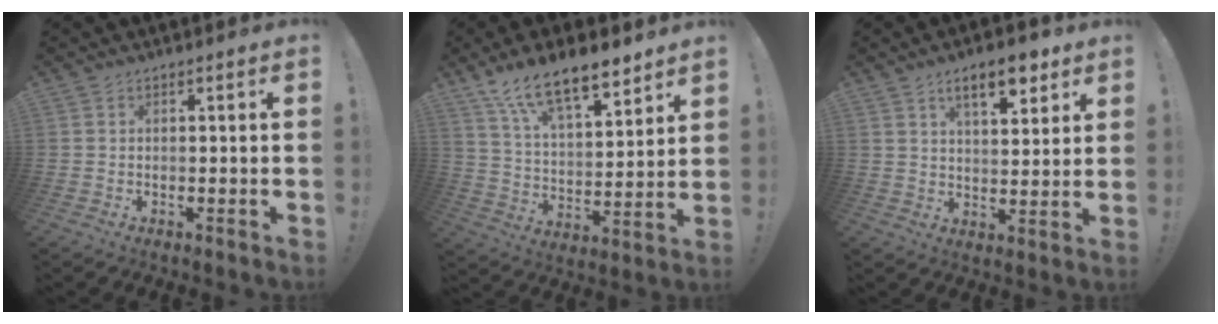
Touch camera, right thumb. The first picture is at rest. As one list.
[{"total": 14.7, "force": [11.1, 5.3, 8.1], "torque": [-0.137, -0.079, 0.197]}, {"total": 10.1, "force": [5.8, 4.0, 7.2], "torque": [-0.100, -0.022, 0.099]}]